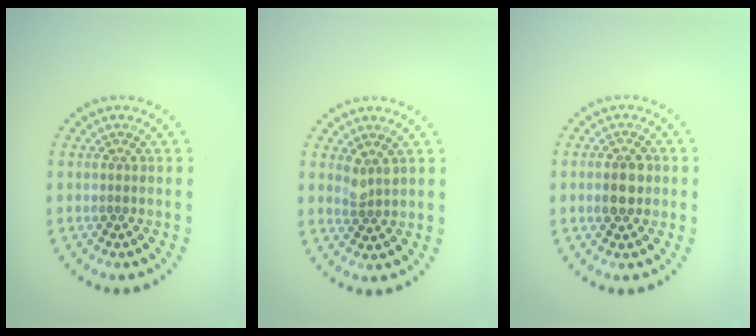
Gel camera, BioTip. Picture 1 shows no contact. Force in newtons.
{"total": 1.5, "press": 1.2, "slide": 1.0}
{"total": 2.8, "press": 2.8, "slide": 0.1}